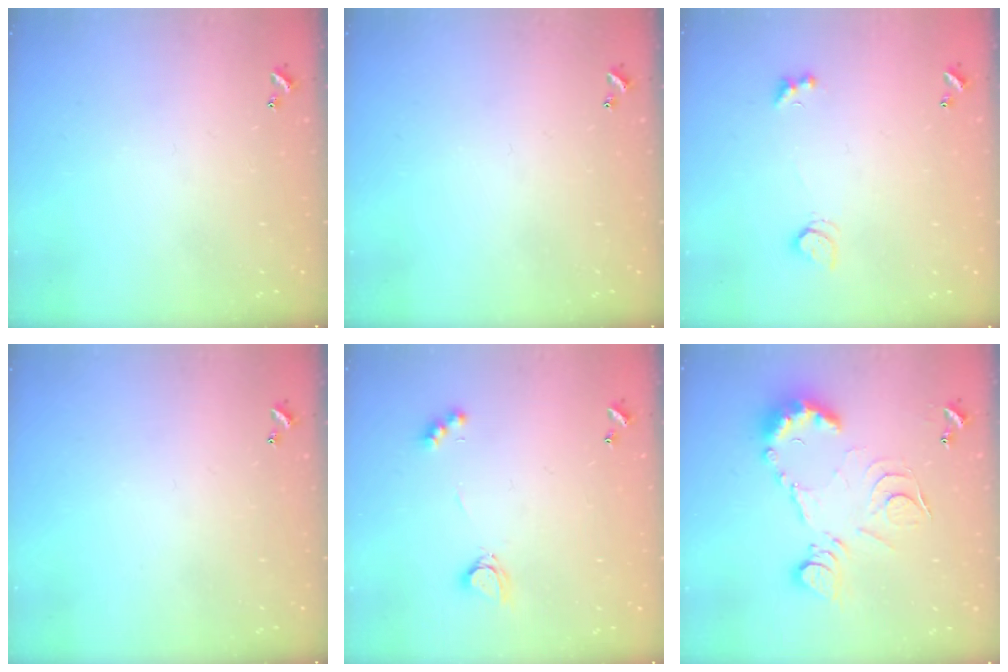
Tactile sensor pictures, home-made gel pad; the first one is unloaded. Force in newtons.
{"total": 0.0}
{"total": 2.7, "press": 2.4, "slide": 1.3}
{"total": 0.0}
{"total": 2.8, "press": 2.8, "slide": 0.5}
{"total": 13.9, "press": 13.8, "slide": 1.2}